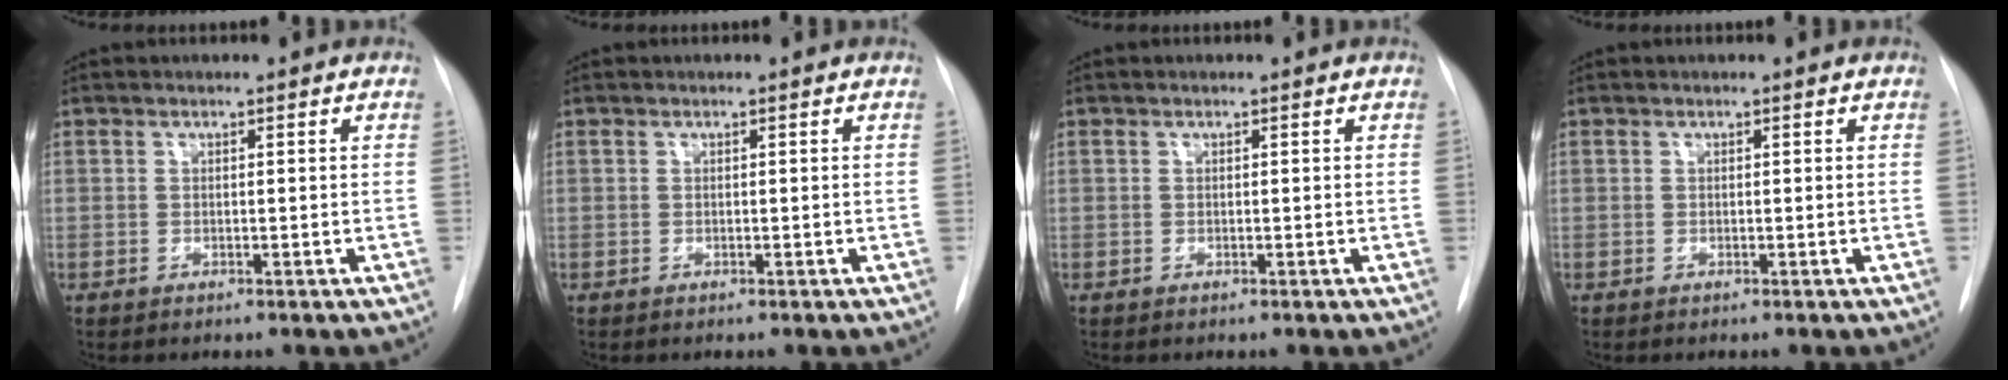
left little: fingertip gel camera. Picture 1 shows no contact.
{"total": 0.0}
{"total": 0.0}
{"total": 0.0}